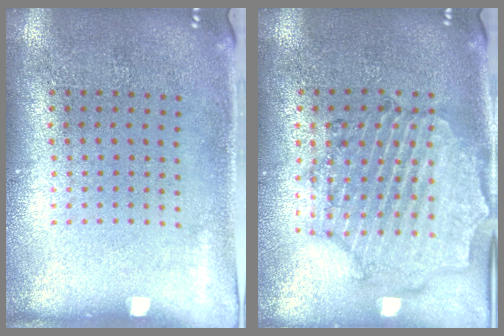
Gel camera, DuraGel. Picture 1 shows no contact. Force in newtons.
{"total": 1.4, "press": 1.4, "slide": 0.2}